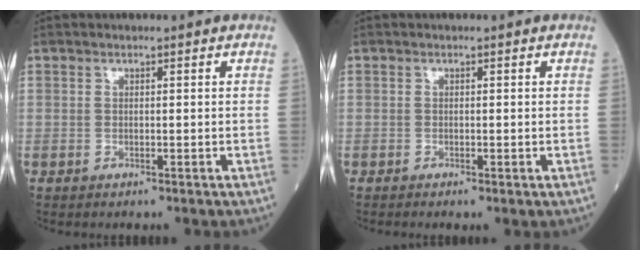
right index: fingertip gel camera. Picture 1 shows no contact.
{"total": 0.5, "force": [-0.3, 0.1, 0.4], "torque": [-0.007, -0.001, -0.007]}